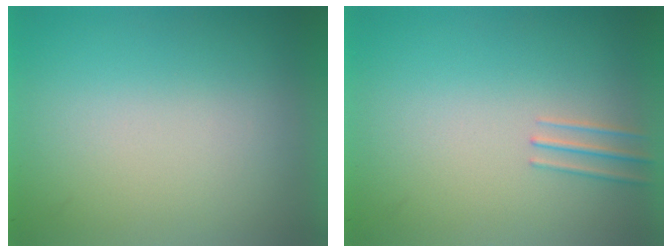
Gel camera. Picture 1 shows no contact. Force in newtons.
{"total": 1.1}